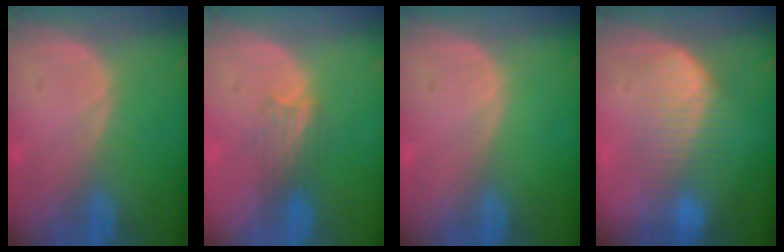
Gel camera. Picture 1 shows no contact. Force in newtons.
{"total": 3.3, "press": 3.2, "slide": 0.8}
{"total": 0.0}
{"total": 6.7, "press": 6.5, "slide": 1.4}